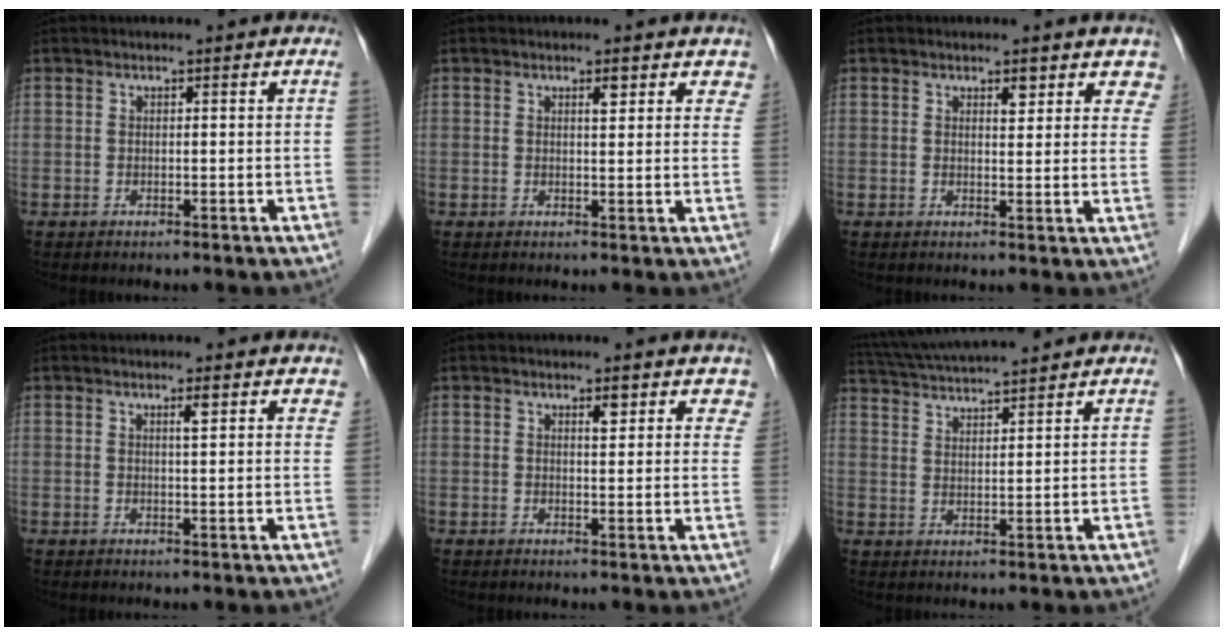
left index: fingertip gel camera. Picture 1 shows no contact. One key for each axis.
{"total": 3.3, "fx": 2.2, "fy": 1.3, "fz": 2.1, "tx": -0.005, "ty": -0.005, "tz": 0.020}
{"total": 4.1, "fx": 3.1, "fy": 1.8, "fz": 2.0, "tx": 0.000, "ty": -0.011, "tz": 0.026}
{"total": 3.4, "fx": 2.3, "fy": 0.7, "fz": 2.4, "tx": -0.017, "ty": 0.001, "tz": 0.023}
{"total": 3.8, "fx": 2.7, "fy": 1.5, "fz": 2.2, "tx": -0.006, "ty": -0.009, "tz": 0.024}
{"total": 12.4, "fx": 11.3, "fy": 0.6, "fz": 5.1, "tx": -0.099, "ty": 0.031, "tz": 0.184}